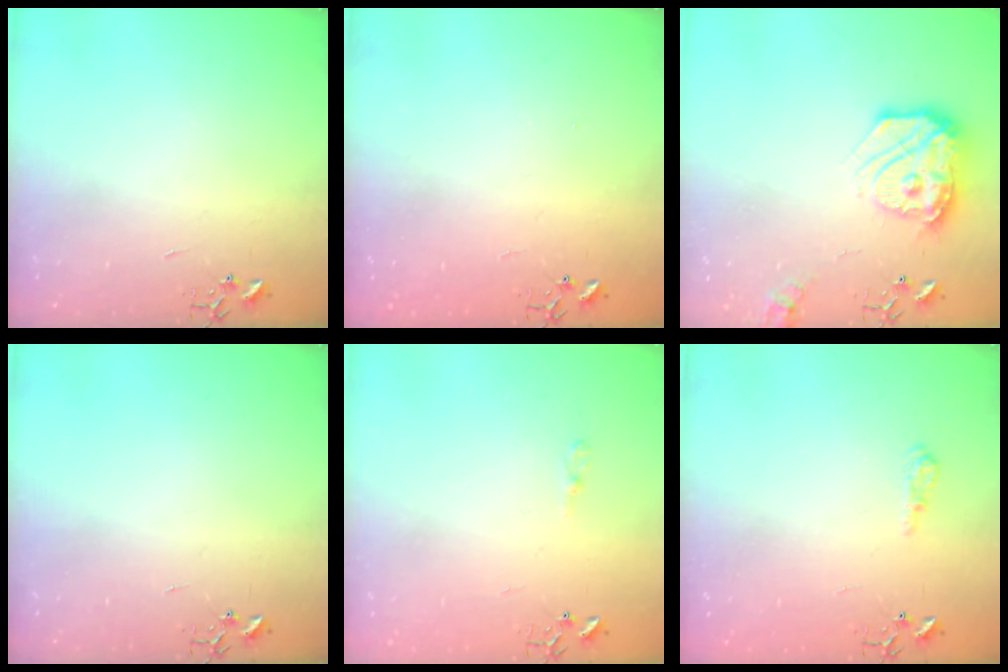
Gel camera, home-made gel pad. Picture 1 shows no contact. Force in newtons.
{"total": 1.1, "press": 1.1, "slide": 0.1}
{"total": 18.7, "press": 18.6, "slide": 1.8}
{"total": 0.0}
{"total": 3.6, "press": 3.6, "slide": 0.4}
{"total": 8.1, "press": 8.1, "slide": 1.0}